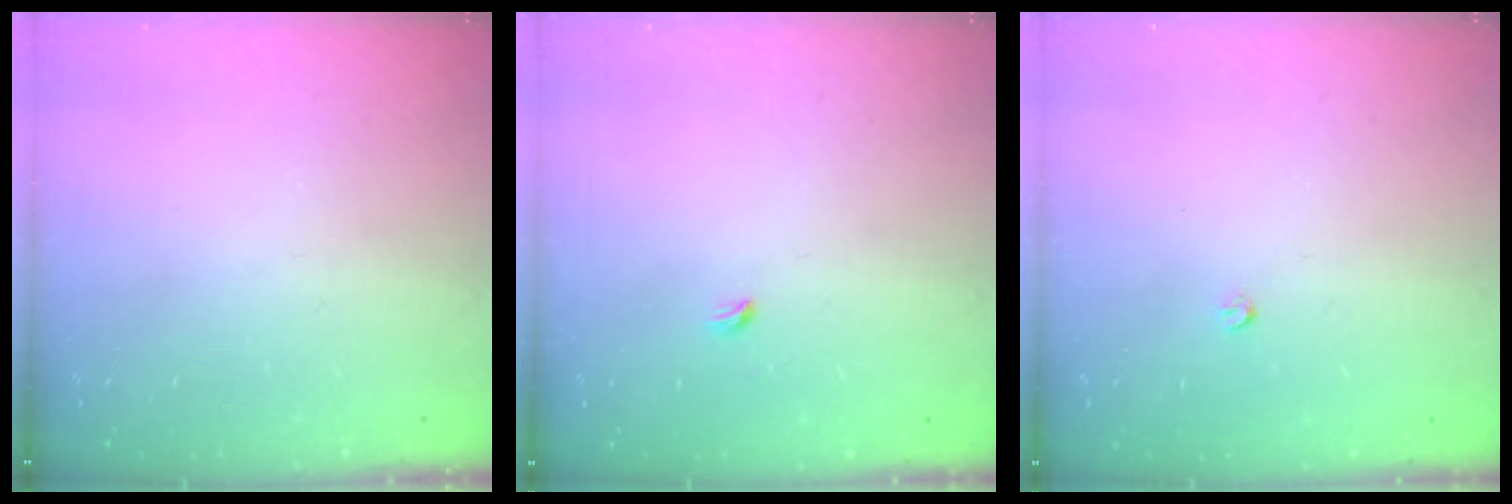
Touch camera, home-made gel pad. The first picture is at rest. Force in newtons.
{"total": 2.7, "press": 2.6, "slide": 0.6}
{"total": 2.6, "press": 2.5, "slide": 0.4}